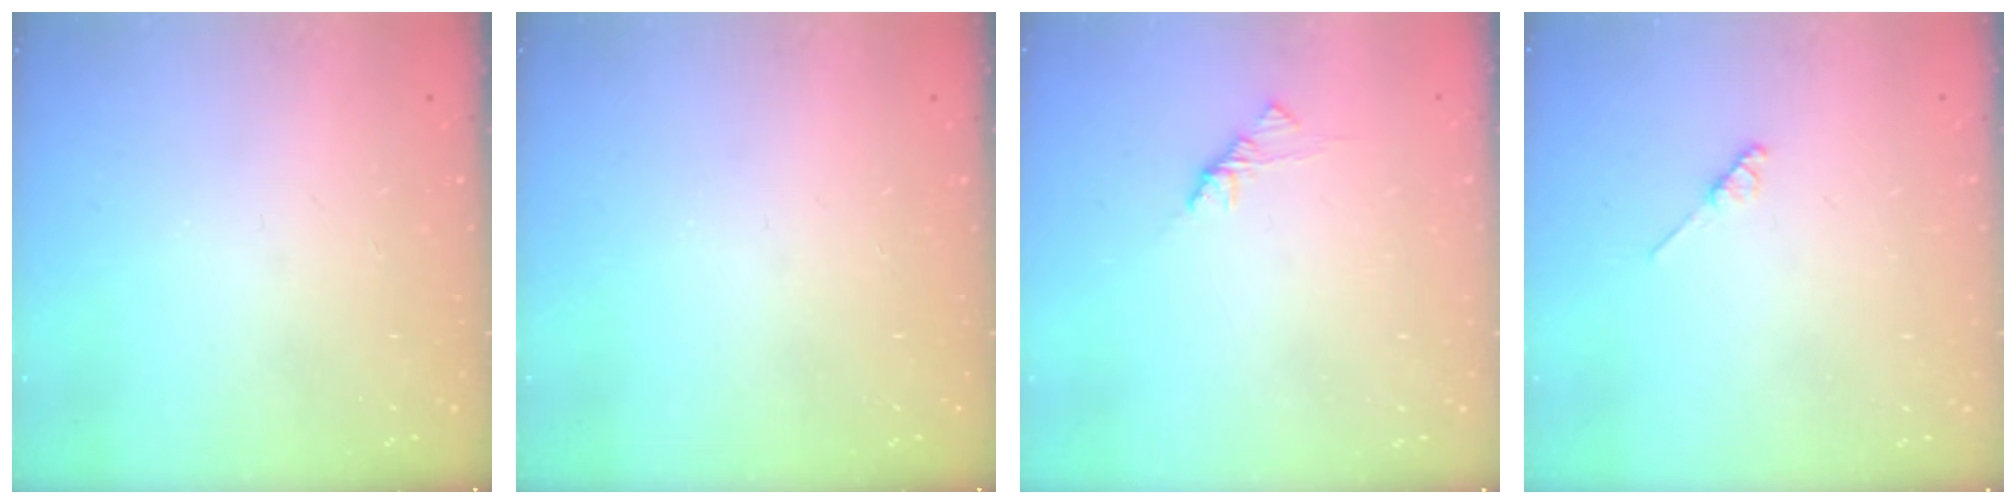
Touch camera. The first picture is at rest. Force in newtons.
{"total": 0.0}
{"total": 1.9, "press": 1.7, "slide": 0.6}
{"total": 2.0, "press": 1.9, "slide": 0.3}